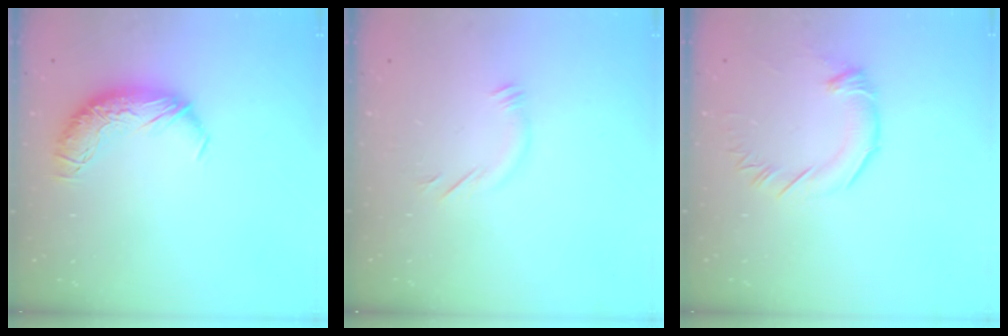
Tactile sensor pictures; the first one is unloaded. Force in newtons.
{"total": 5.4, "press": 5.3, "slide": 1.2}
{"total": 2.5, "press": 2.4, "slide": 0.7}